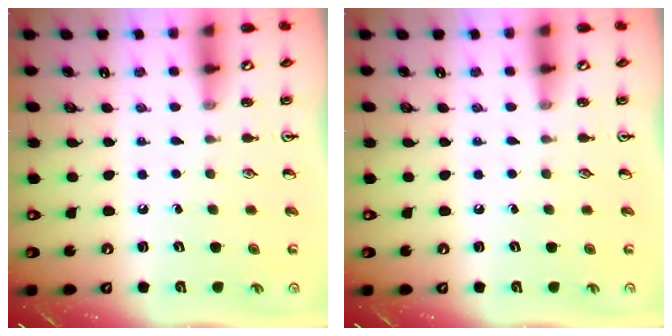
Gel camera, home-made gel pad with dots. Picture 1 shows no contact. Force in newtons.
{"total": 0.0}